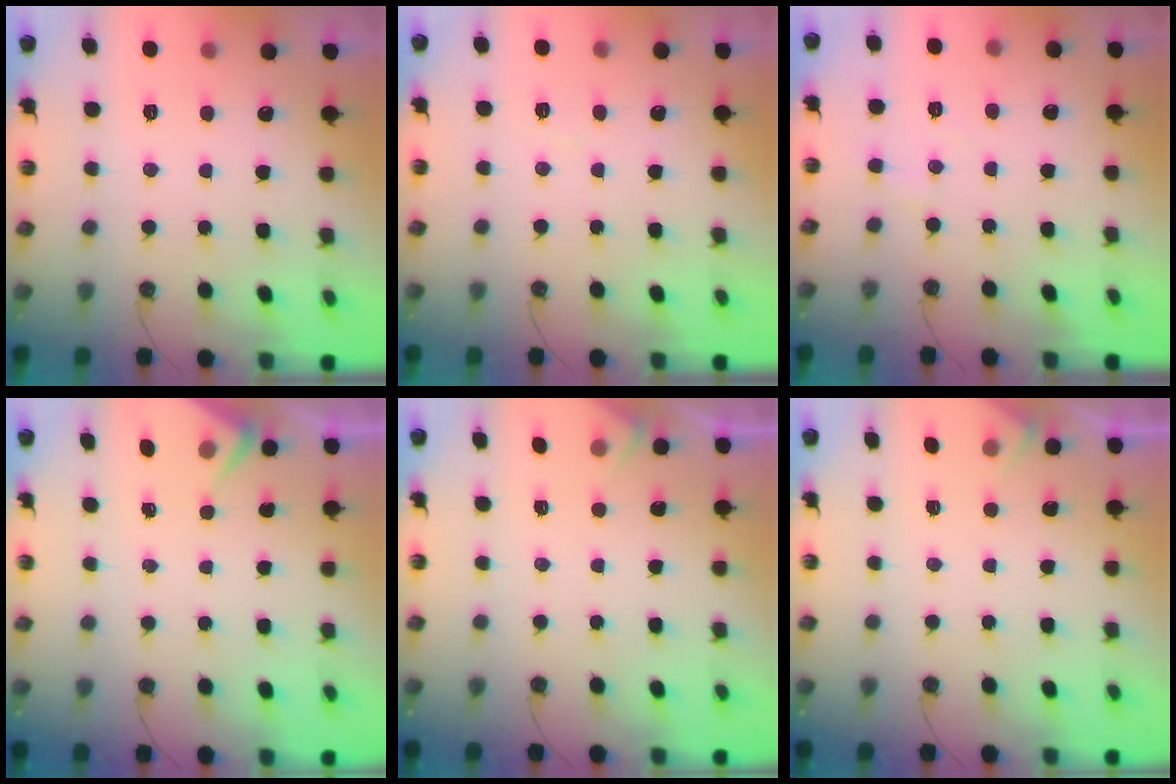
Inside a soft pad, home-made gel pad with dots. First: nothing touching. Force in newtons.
{"total": 3.8, "press": 3.8, "slide": 0.5}
{"total": 3.1, "press": 3.0, "slide": 0.6}
{"total": 3.1, "press": 3.1, "slide": 0.4}
{"total": 2.5, "press": 2.4, "slide": 0.4}
{"total": 2.5, "press": 2.4, "slide": 0.4}